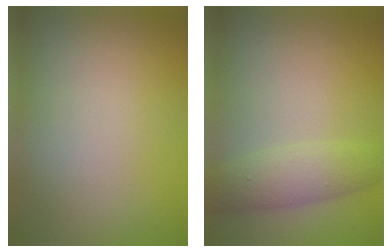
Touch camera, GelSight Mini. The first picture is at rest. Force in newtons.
{"total": 3.8, "press": 3.8, "slide": 0.2}